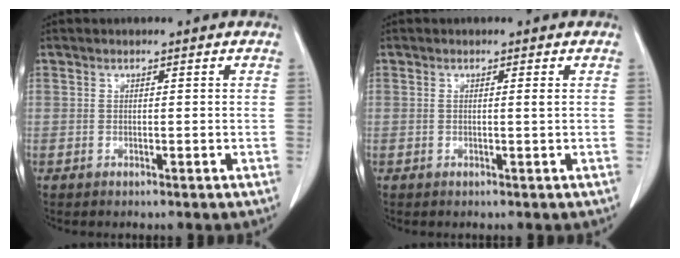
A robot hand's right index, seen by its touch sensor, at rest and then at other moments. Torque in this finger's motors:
{"motor_torque": [-0.03, 0.04, 0.05, -0.01]}